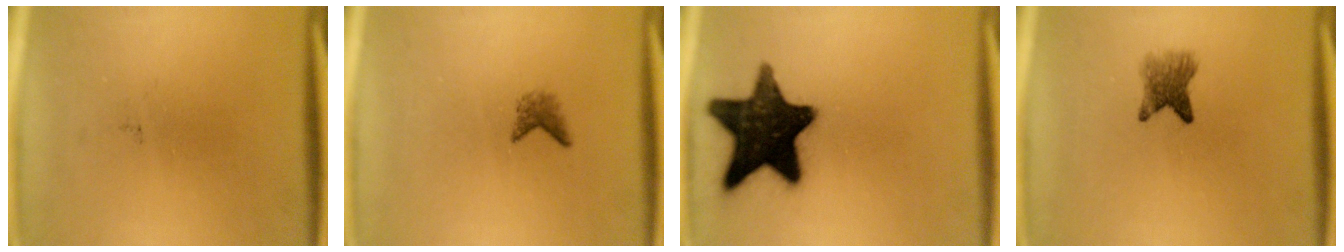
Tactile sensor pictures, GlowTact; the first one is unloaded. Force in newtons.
{"total": 1.4}
{"total": 17.3}
{"total": 3.6}